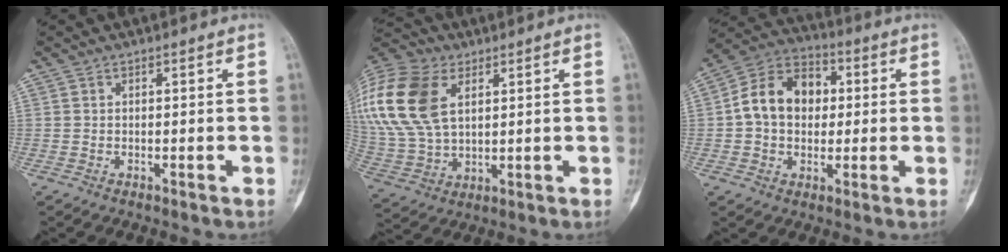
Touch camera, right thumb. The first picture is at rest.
{"total": 24.2, "force": [8.4, 15.8, 16.2], "torque": [-0.391, 0.019, 0.167]}
{"total": 13.3, "force": [1.1, 10.0, 8.8], "torque": [-0.125, 0.027, 0.009]}